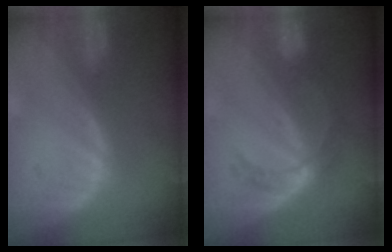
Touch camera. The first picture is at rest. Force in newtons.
{"total": 5.4, "press": 4.8, "slide": 2.4}